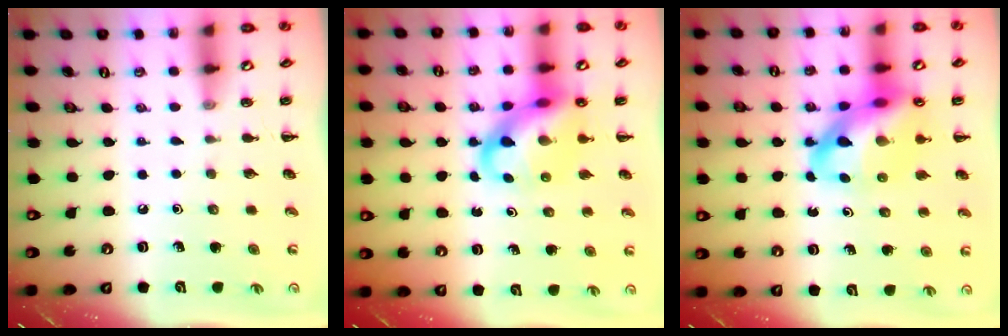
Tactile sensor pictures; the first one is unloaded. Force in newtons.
{"total": 11.7, "press": 11.3, "slide": 3.2}
{"total": 18.0, "press": 17.3, "slide": 4.8}